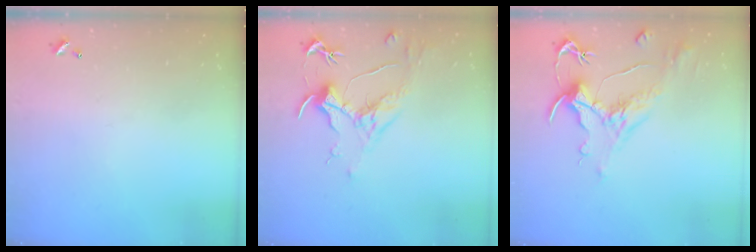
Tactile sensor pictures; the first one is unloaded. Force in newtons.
{"total": 1.6, "press": 1.4, "slide": 0.7}
{"total": 1.6, "press": 0.7, "slide": 1.5}